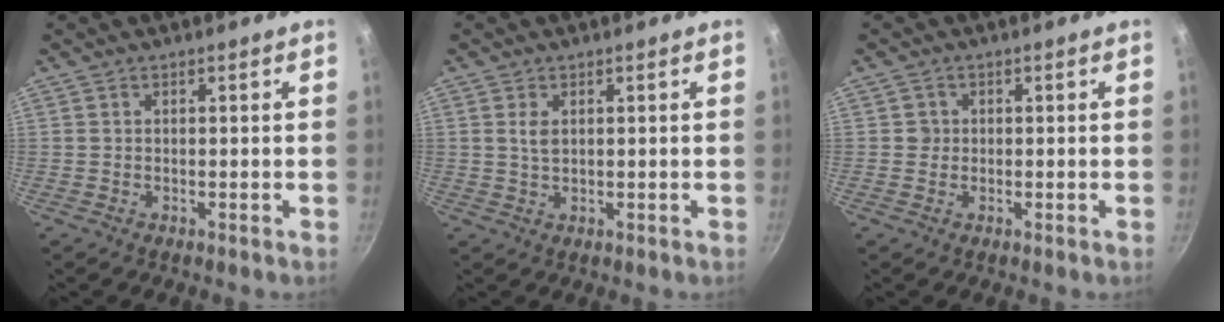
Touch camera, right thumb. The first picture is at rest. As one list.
[{"total": 2.5, "force": [0.9, 1.4, 1.8], "torque": [-0.035, -0.006, 0.018]}, {"total": 1.7, "force": [0.2, 1.7, 0.3], "torque": [0.005, 0.005, 0.001]}]